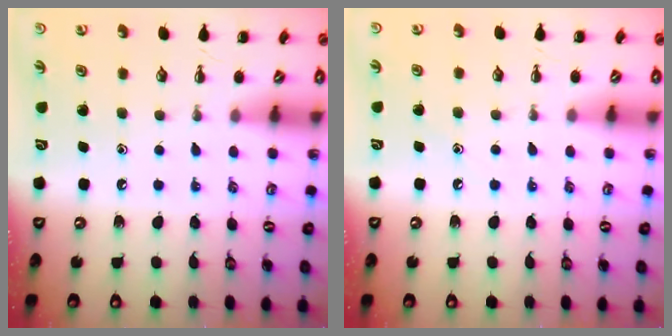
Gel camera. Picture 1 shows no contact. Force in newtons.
{"total": 6.6, "press": 6.3, "slide": 2.0}